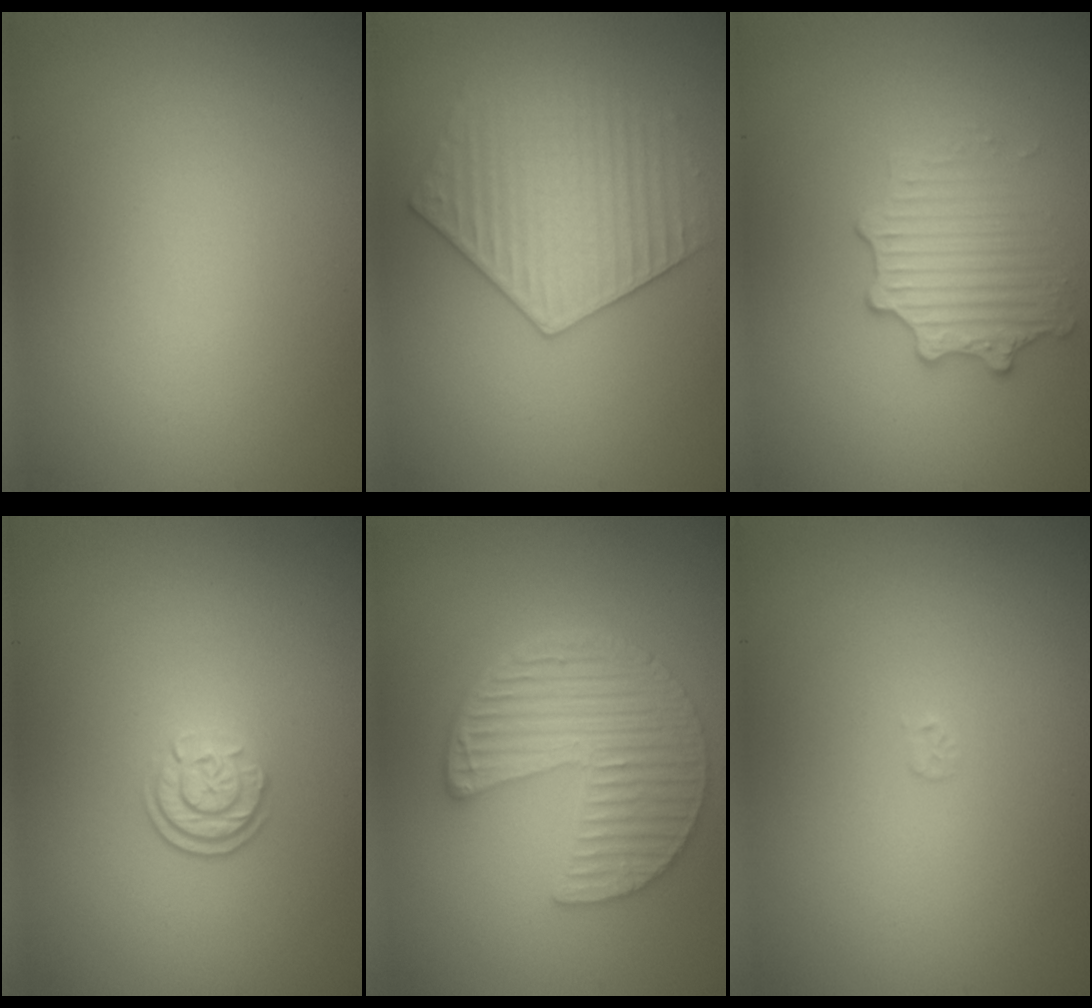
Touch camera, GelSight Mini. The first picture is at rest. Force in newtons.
{"total": 4.0, "press": 3.9, "slide": 0.6}
{"total": 2.9, "press": 2.8, "slide": 0.7}
{"total": 2.2, "press": 1.8, "slide": 1.3}
{"total": 6.4, "press": 4.8, "slide": 4.2}
{"total": 0.5, "press": 0.5, "slide": 0.1}